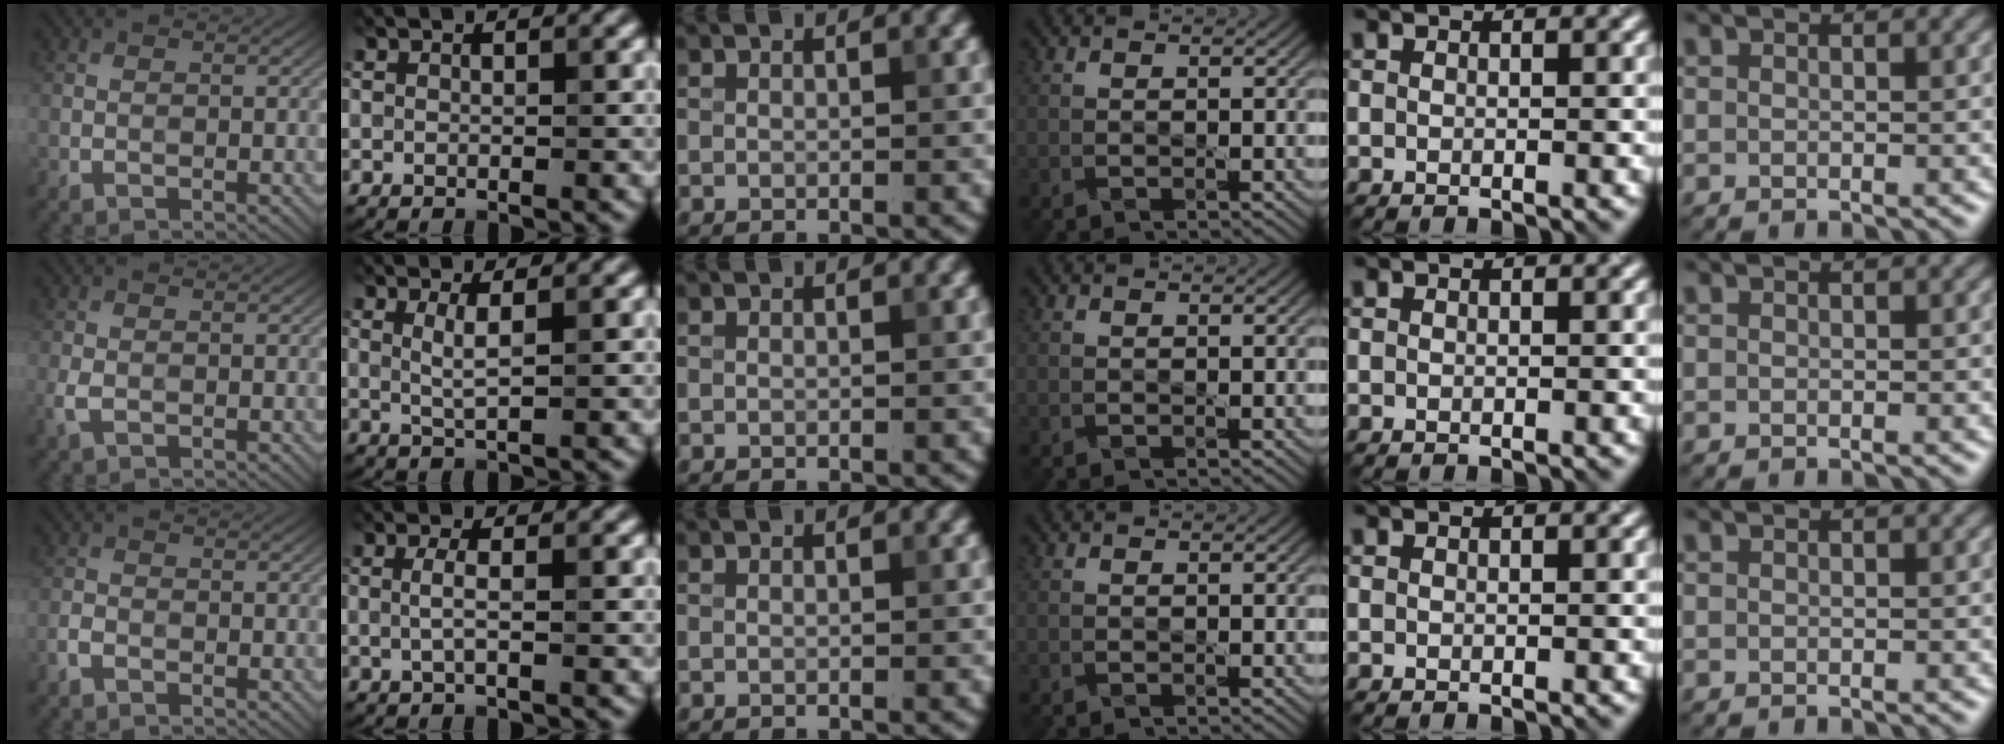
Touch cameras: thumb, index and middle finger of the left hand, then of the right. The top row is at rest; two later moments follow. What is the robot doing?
{"motion": "dispense", "object": "pipette"}